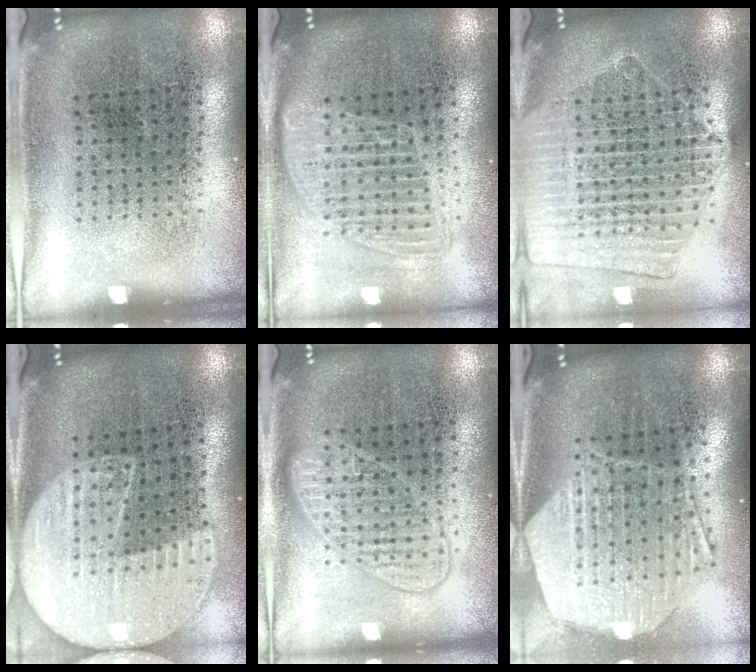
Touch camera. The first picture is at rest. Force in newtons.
{"total": 1.6, "press": 1.4, "slide": 0.8}
{"total": 2.2, "press": 2.0, "slide": 0.9}
{"total": 2.3, "press": 2.0, "slide": 1.1}
{"total": 2.7, "press": 2.7, "slide": 0.4}
{"total": 2.9, "press": 2.3, "slide": 1.8}